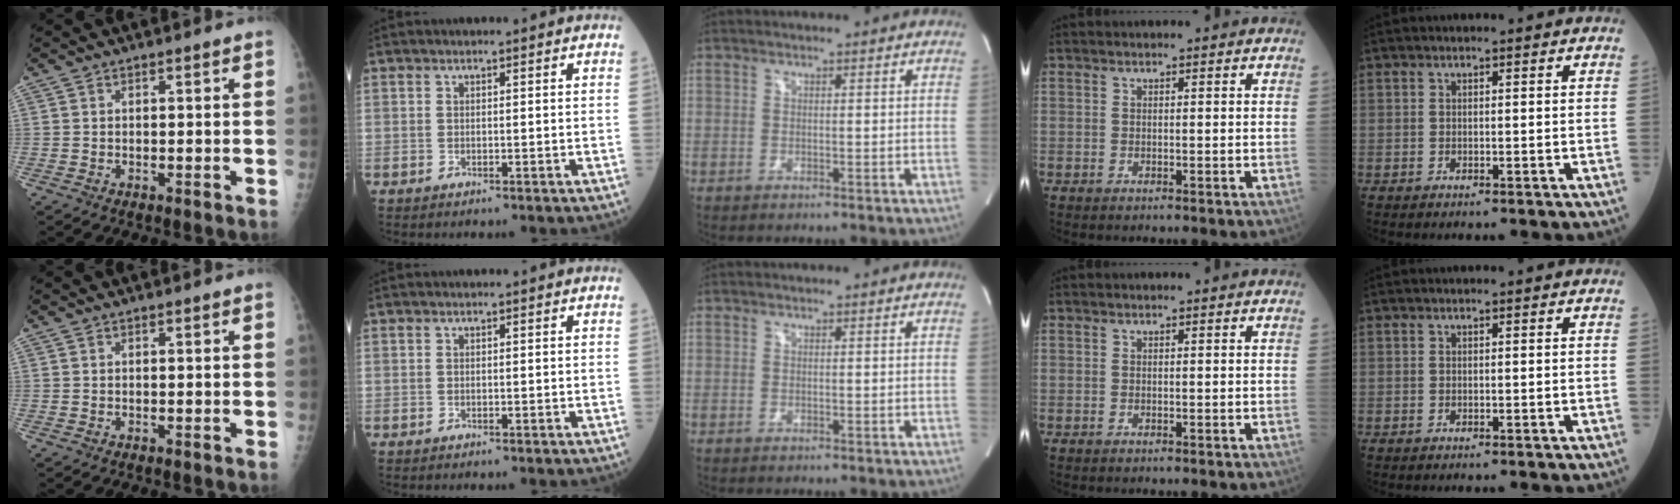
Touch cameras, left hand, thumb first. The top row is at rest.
{}